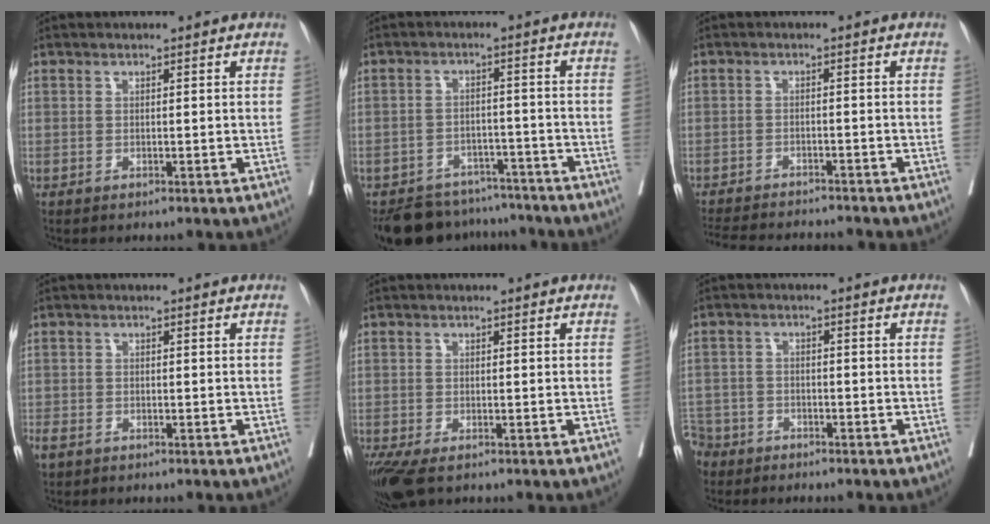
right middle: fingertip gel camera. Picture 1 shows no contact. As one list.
[{"total": 11.6, "force": [-10.4, 4.7, 2.1], "torque": [-0.028, 0.007, -0.143]}, {"total": 13.1, "force": [-12.1, 2.0, 4.6], "torque": [-0.084, -0.014, -0.167]}, {"total": 2.7, "force": [-2.0, 1.4, 1.3], "torque": [-0.029, -0.005, -0.034]}, {"total": 6.1, "force": [-4.1, 2.3, 3.8], "torque": [-0.076, -0.018, -0.072]}, {"total": 6.6, "force": [-5.5, 3.6, 0.2], "torque": [-0.010, -0.003, -0.104]}]